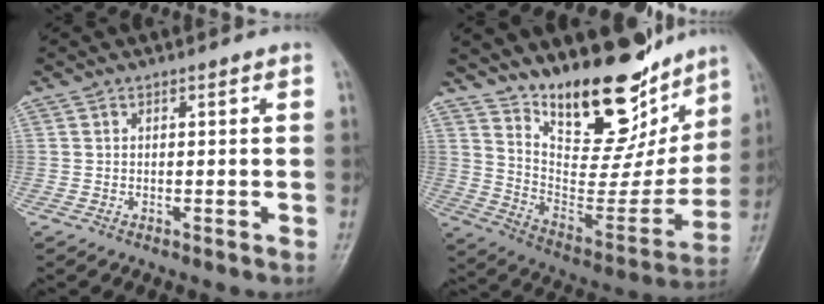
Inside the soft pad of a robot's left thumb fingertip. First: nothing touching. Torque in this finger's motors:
{"motor_torque": [0.38, 0.31, 0.37, -1.47, 0.15]}